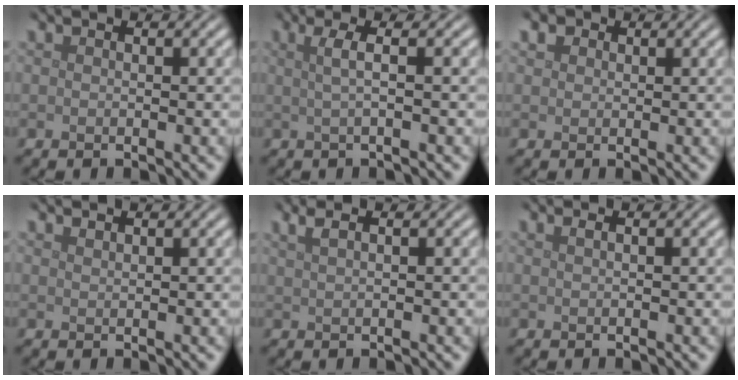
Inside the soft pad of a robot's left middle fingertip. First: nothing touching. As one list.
[{"total": 2.4, "force": [0.4, 0.7, 2.3], "torque": [-0.036, 0.004, 0.001]}, {"total": 1.4, "force": [0.8, 1.1, 0.5], "torque": [-0.009, 0.002, 0.008]}, {"total": 0.6, "force": [0.5, 0.1, 0.1], "torque": [0.001, -0.001, 0.012]}, {"total": 2.3, "force": [1.4, 0.9, 1.6], "torque": [-0.019, 0.003, 0.012]}, {"total": 0.9, "force": [0.4, 0.4, 0.7], "torque": [-0.007, 0.000, 0.003]}]